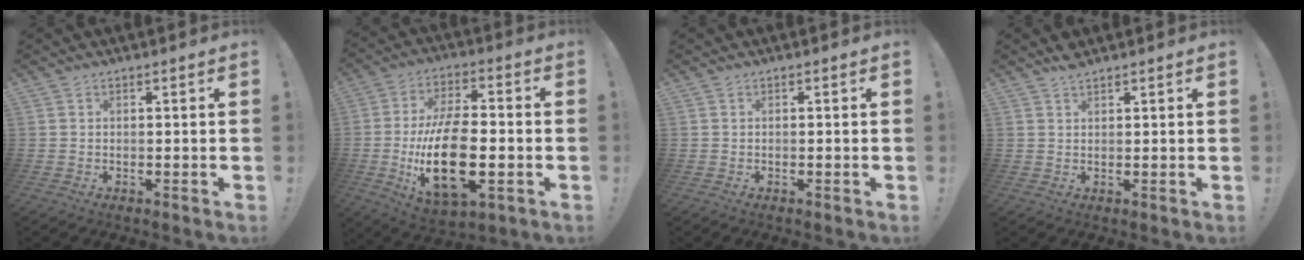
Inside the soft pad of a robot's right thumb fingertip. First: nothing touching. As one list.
[{"total": 21.2, "force": [-3.8, 10.4, 18.0], "torque": [-0.333, -0.002, -0.057]}, {"total": 0.0}, {"total": 2.4, "force": [2.2, 0.6, 0.6], "torque": [0.002, -0.012, 0.037]}]